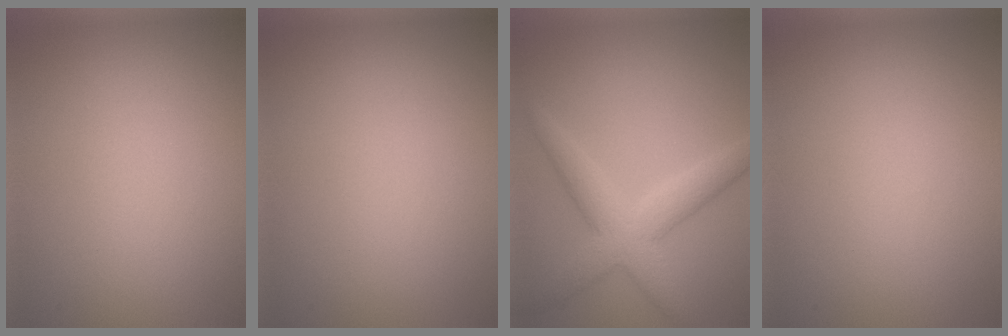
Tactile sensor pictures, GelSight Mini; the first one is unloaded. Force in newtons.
{"total": 0.0}
{"total": 4.7, "press": 4.7, "slide": 0.2}
{"total": 0.0}